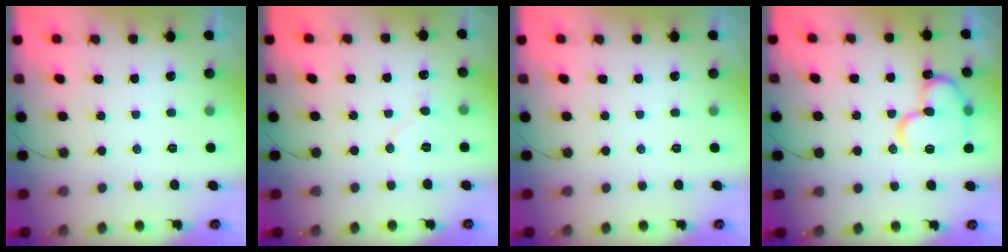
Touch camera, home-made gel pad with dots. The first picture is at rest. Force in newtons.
{"total": 5.8, "press": 5.8, "slide": 0.5}
{"total": 0.0}
{"total": 15.5, "press": 15.4, "slide": 2.1}